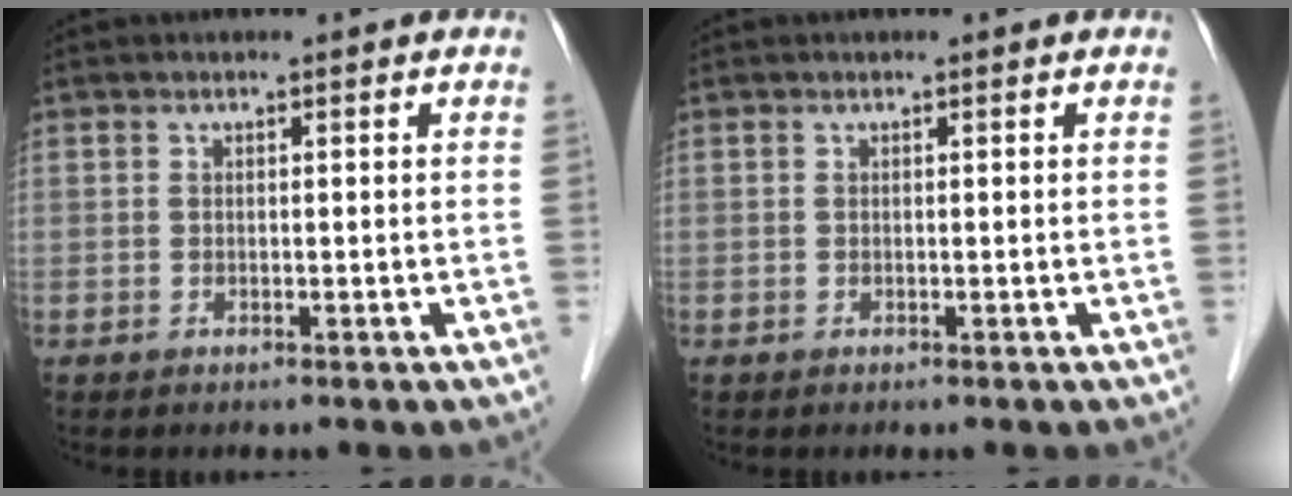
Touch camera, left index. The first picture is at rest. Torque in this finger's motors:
{"motor_torque": [-0.02, 0.02, 0.00, 0.00]}